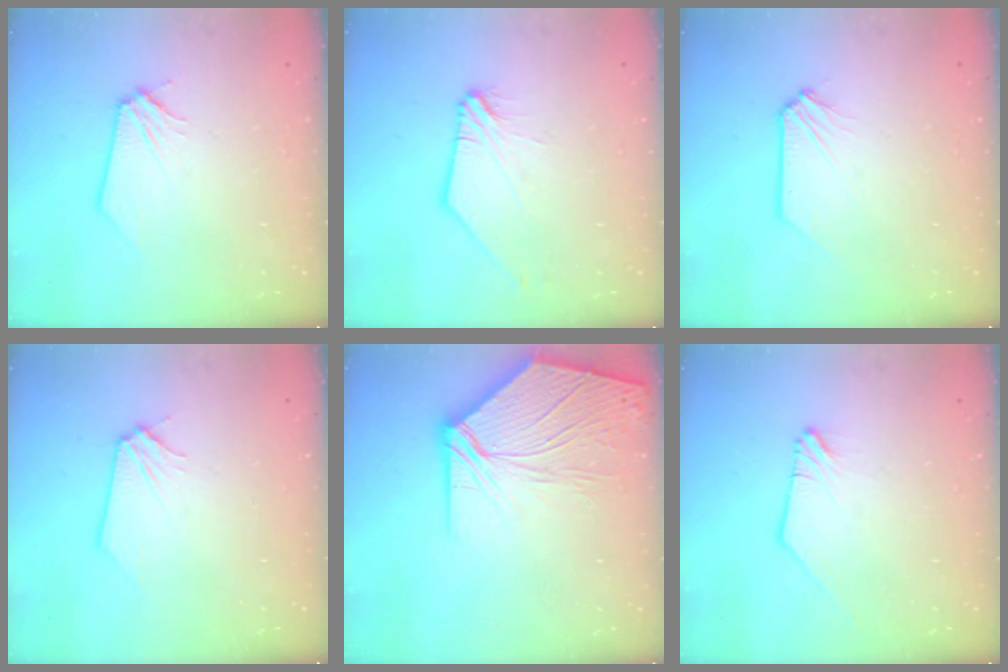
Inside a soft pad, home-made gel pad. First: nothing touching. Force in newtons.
{"total": 2.0, "press": 1.9, "slide": 0.4}
{"total": 0.0}
{"total": 0.0}
{"total": 16.2, "press": 16.0, "slide": 2.6}
{"total": 0.0}